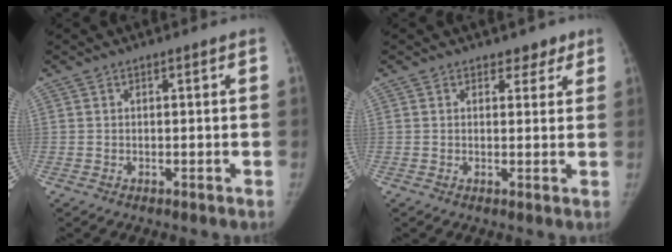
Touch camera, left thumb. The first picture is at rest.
{"total": 2.7, "force": [1.9, 1.7, 0.8], "torque": [0.014, -0.009, 0.022]}